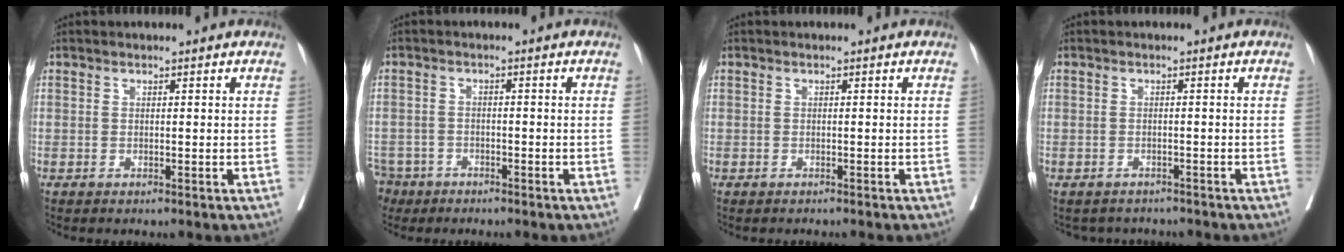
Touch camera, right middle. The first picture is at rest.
{"total": 6.0, "force": [-4.5, 3.8, 0.8], "torque": [-0.022, -0.002, -0.081]}
{"total": 1.8, "force": [-1.7, 0.1, 0.6], "torque": [-0.009, -0.001, -0.023]}
{"total": 3.9, "force": [-3.6, 1.4, 0.0], "torque": [0.003, 0.003, -0.047]}